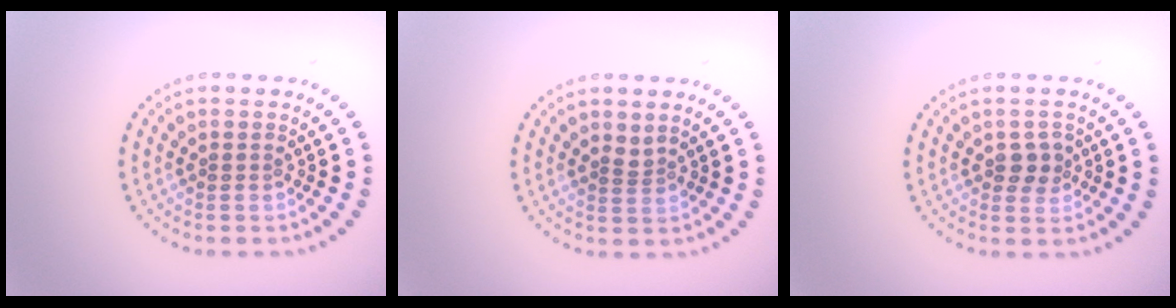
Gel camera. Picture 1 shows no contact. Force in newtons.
{"total": 0.7, "press": 0.4, "slide": 0.6}
{"total": 1.8, "press": 1.8, "slide": 0.4}